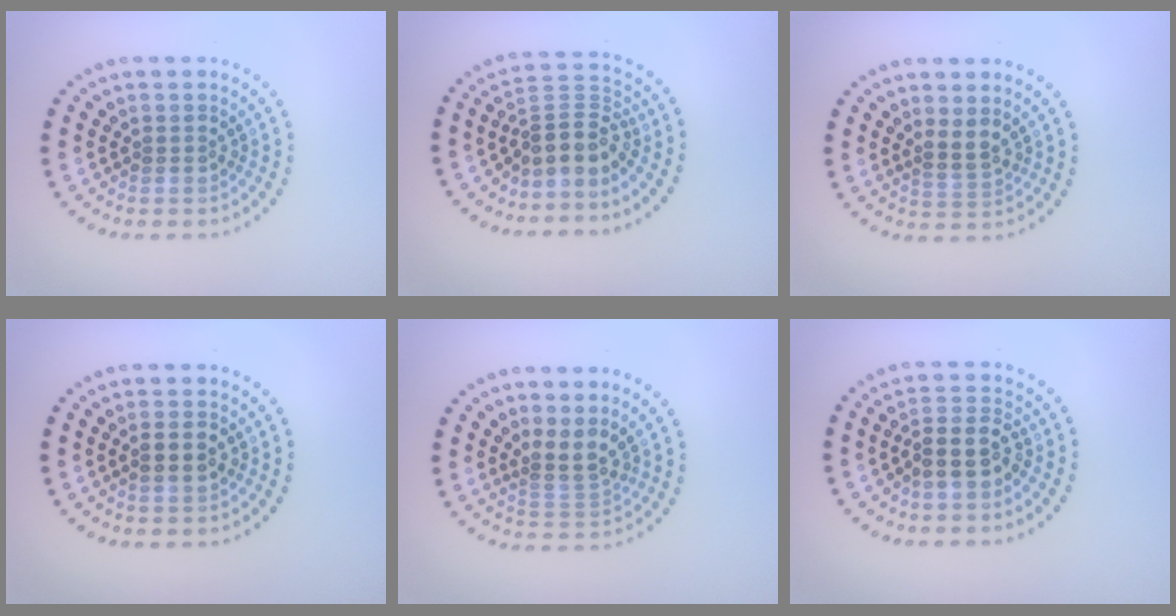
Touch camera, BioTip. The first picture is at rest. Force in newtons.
{"total": 3.7, "press": 2.7, "slide": 2.5}
{"total": 1.8, "press": 1.5, "slide": 0.9}
{"total": 1.8, "press": 1.8, "slide": 0.3}
{"total": 2.6, "press": 1.8, "slide": 1.8}
{"total": 3.3, "press": 2.9, "slide": 1.5}